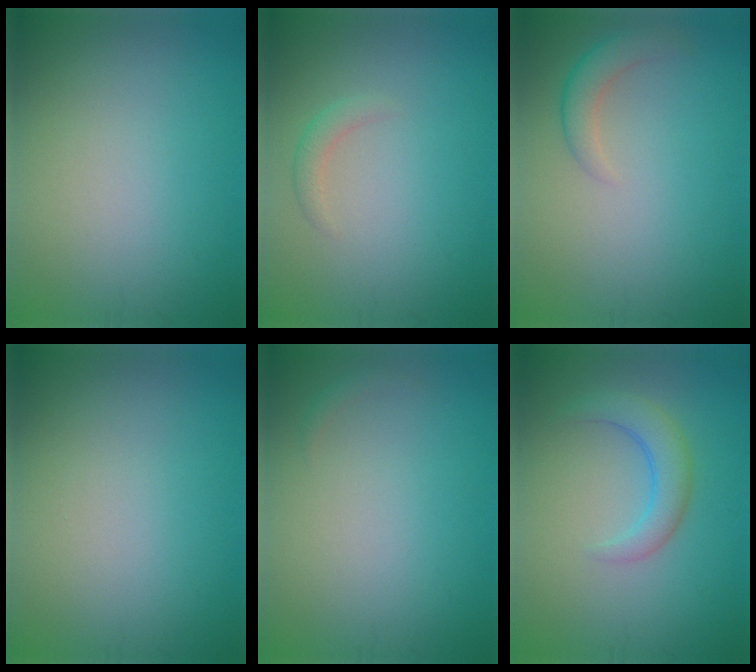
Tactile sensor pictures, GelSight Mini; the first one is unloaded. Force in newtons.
{"total": 1.2, "press": 1.2, "slide": 0.1}
{"total": 2.2, "press": 2.2, "slide": 0.1}
{"total": 0.0}
{"total": 0.6, "press": 0.6, "slide": 0.1}
{"total": 2.9, "press": 2.9, "slide": 0.3}